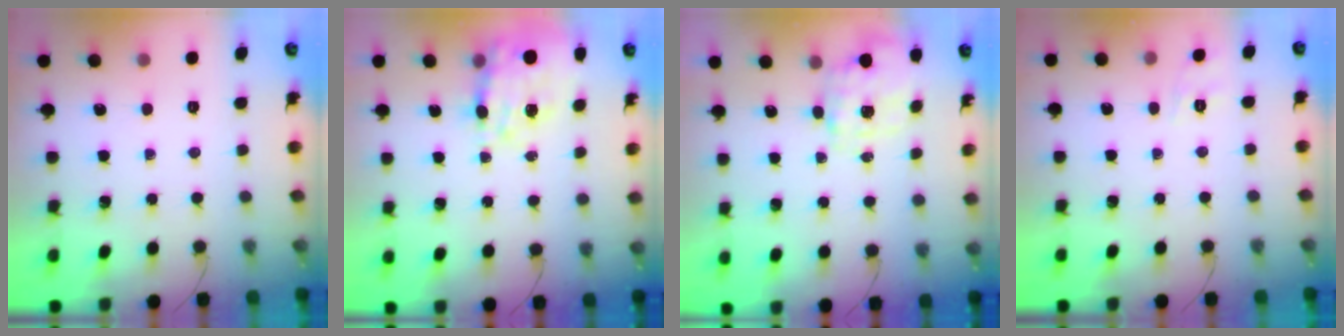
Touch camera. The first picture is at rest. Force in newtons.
{"total": 15.8, "press": 15.4, "slide": 3.8}
{"total": 3.9, "press": 3.8, "slide": 0.8}
{"total": 2.2, "press": 1.1, "slide": 1.9}